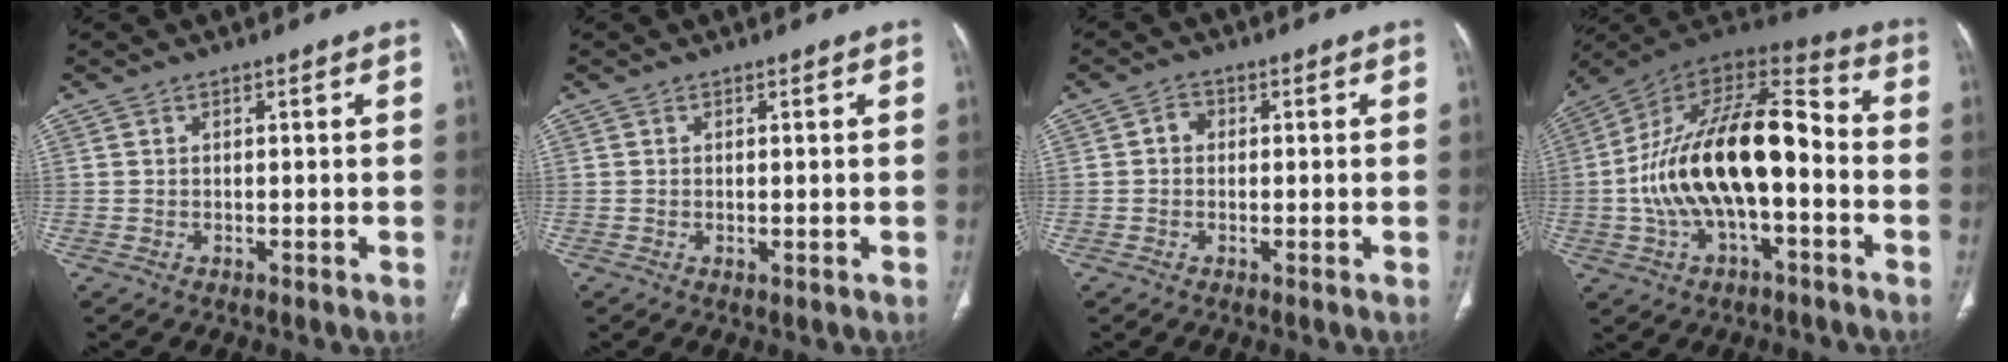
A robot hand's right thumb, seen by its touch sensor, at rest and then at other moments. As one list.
[{"total": 0.5, "force": [-0.1, 0.2, 0.5], "torque": [-0.015, -0.004, 0.001]}, {"total": 2.1, "force": [0.1, 1.8, 1.1], "torque": [-0.009, 0.009, -0.004]}, {"total": 23.3, "force": [-2.9, 11.1, 20.3], "torque": [-0.354, 0.049, -0.050]}]